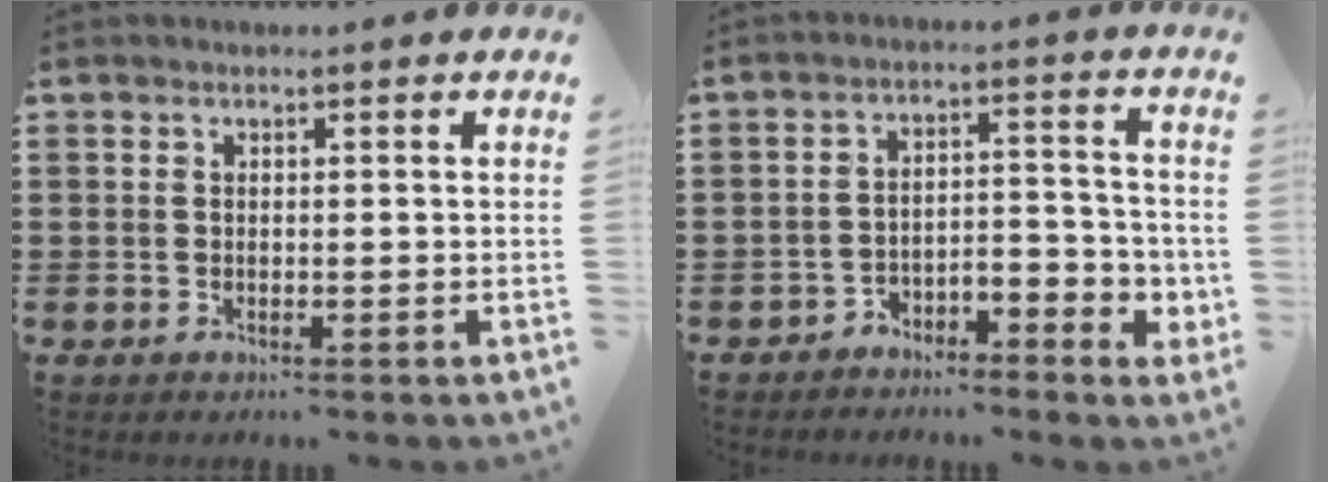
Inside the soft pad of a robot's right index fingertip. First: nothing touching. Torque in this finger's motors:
{"motor_torque": [0.61, -0.42, 0.18, 0.04]}